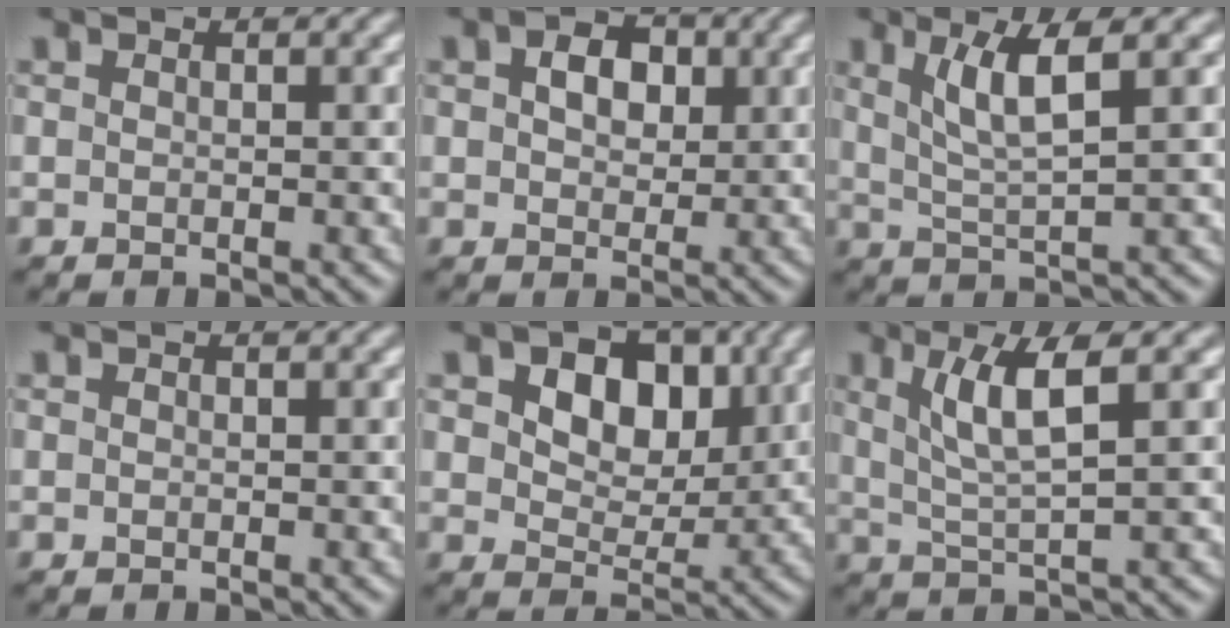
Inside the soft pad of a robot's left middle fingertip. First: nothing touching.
{"total": 3.5, "force": [1.0, 2.4, 2.3], "torque": [-0.041, 0.005, 0.011]}
{"total": 4.6, "force": [1.8, 0.9, 4.1], "torque": [-0.080, -0.002, 0.037]}
{"total": 0.0}
{"total": 6.4, "force": [2.2, 4.2, 4.3], "torque": [-0.071, -0.002, 0.025]}
{"total": 5.1, "force": [1.9, 0.9, 4.7], "torque": [-0.088, -0.002, 0.038]}